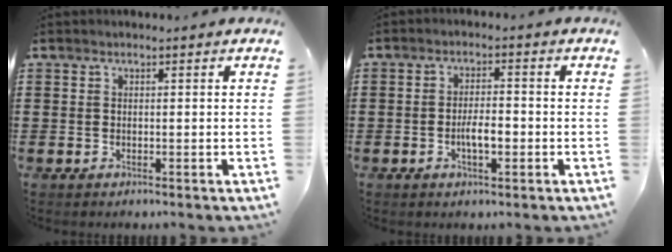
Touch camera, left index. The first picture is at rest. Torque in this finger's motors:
{"motor_torque": [0.16, 0.06, 0.13, 0.08]}